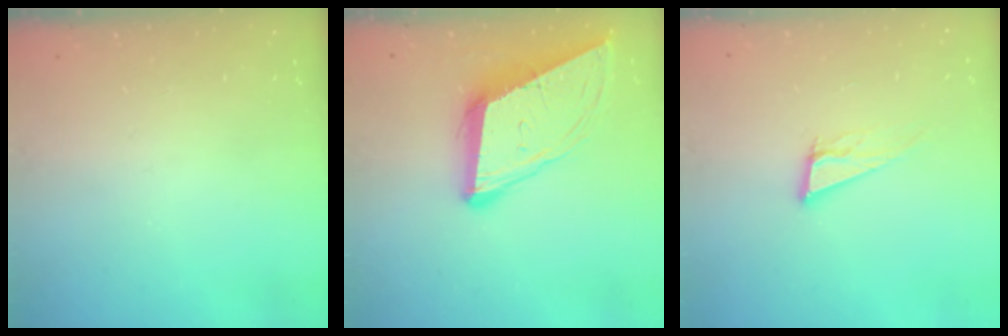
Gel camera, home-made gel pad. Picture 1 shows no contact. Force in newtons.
{"total": 12.6, "press": 12.0, "slide": 3.9}
{"total": 9.2, "press": 8.4, "slide": 3.5}